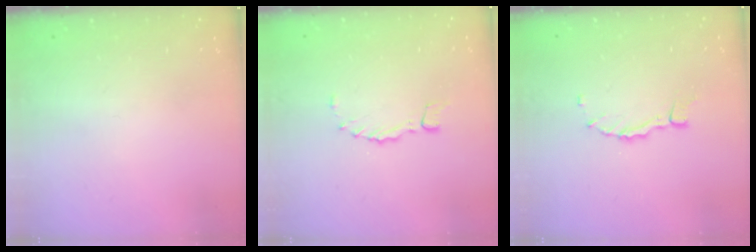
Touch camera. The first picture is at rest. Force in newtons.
{"total": 1.2, "press": 1.2, "slide": 0.3}
{"total": 3.9, "press": 3.9, "slide": 0.3}